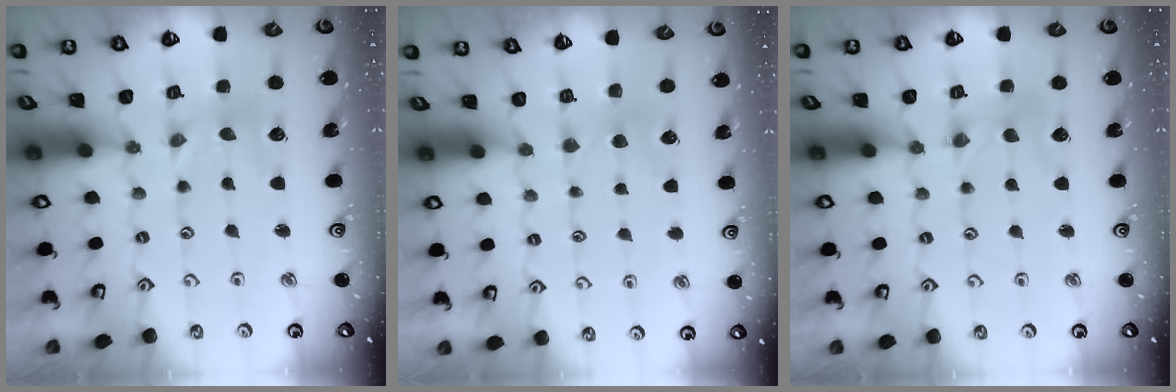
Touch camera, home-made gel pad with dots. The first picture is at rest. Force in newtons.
{"total": 2.1, "press": 2.0, "slide": 0.4}
{"total": 0.0}